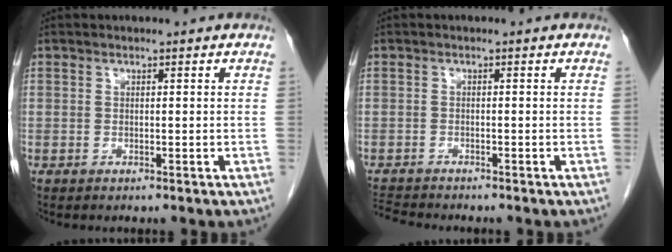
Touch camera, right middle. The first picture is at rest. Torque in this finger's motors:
{"motor_torque": [0.08, -0.07, -0.01, 0.00]}